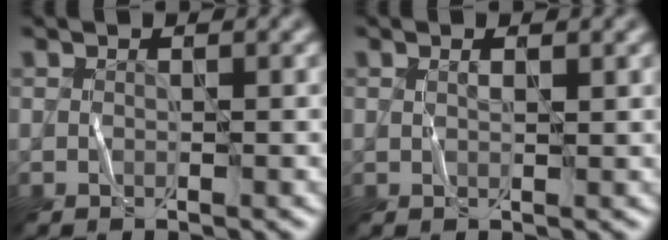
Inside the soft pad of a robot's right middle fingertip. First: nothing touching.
{"total": 0.8, "force": [0.6, 0.1, 0.6], "torque": [-0.005, -0.001, 0.009]}